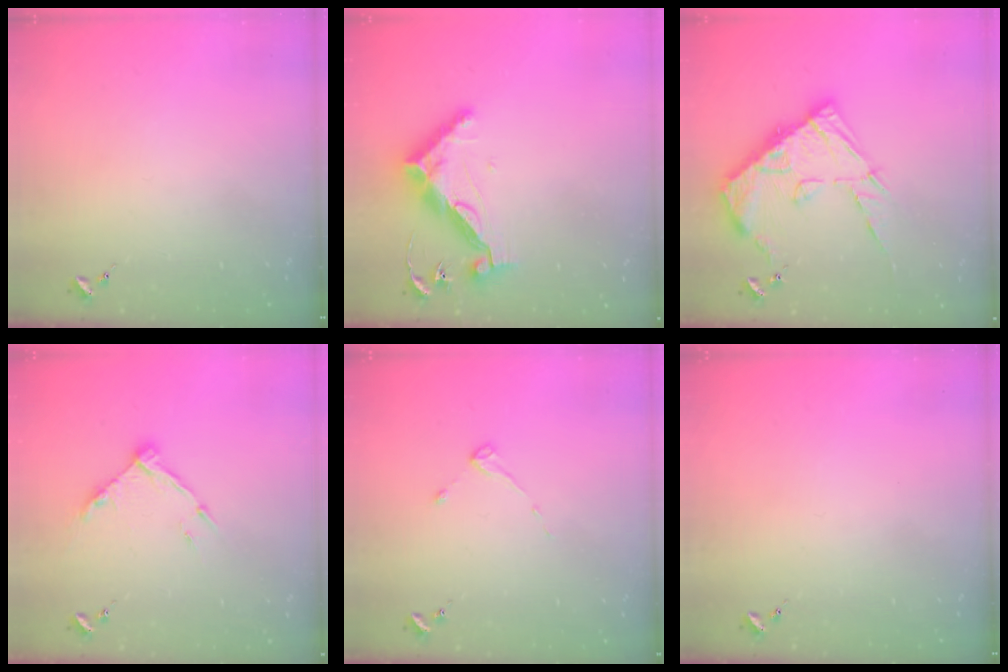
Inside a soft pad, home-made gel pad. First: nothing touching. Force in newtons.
{"total": 12.7, "press": 12.7, "slide": 0.5}
{"total": 18.0, "press": 17.9, "slide": 1.9}
{"total": 10.4, "press": 10.4, "slide": 0.8}
{"total": 2.6, "press": 2.5, "slide": 0.4}
{"total": 0.0}